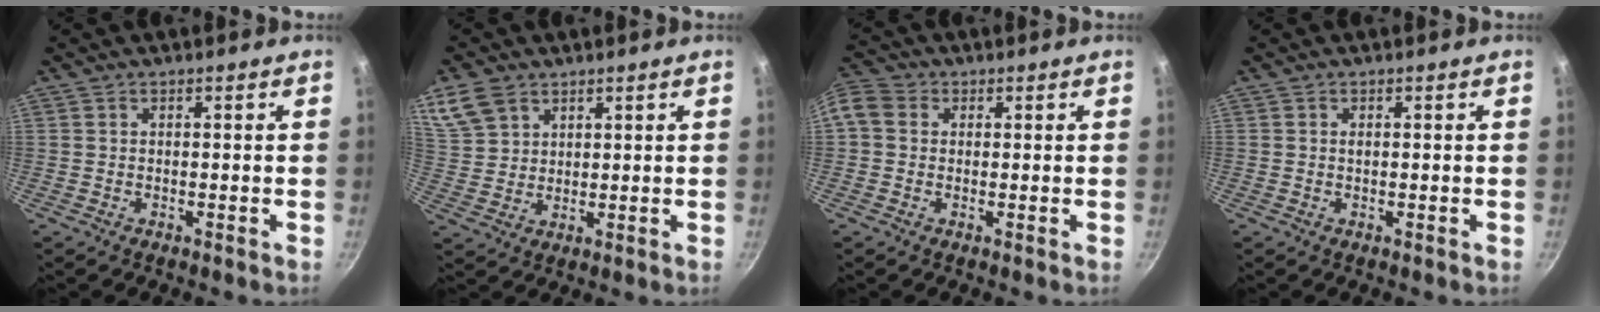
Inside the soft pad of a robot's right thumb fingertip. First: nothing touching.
{"total": 7.3, "force": [4.5, 4.9, 3.0], "torque": [-0.044, -0.013, 0.098]}
{"total": 8.7, "force": [1.2, 7.4, 4.4], "torque": [-0.108, 0.026, 0.006]}
{"total": 0.5, "force": [0.2, 0.4, 0.4], "torque": [-0.007, 0.001, 0.003]}